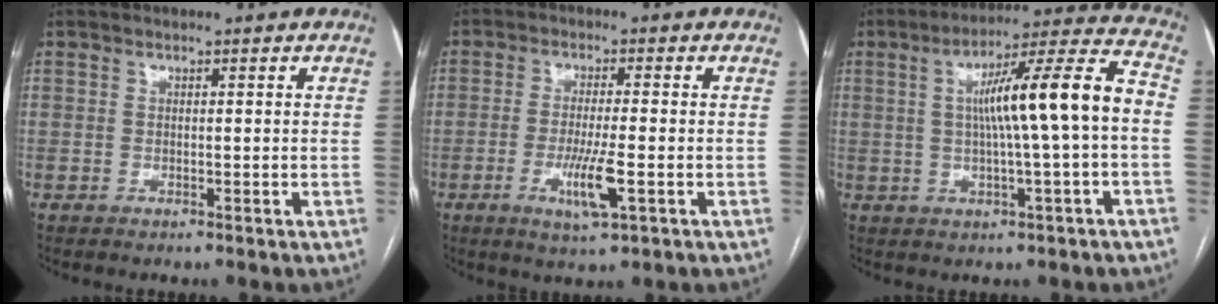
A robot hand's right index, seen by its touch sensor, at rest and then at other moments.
{"total": 6.3, "force": [-2.0, 0.3, 5.9], "torque": [-0.116, -0.013, -0.033]}
{"total": 13.9, "force": [0.1, -0.1, 13.9], "torque": [-0.215, 0.024, -0.001]}